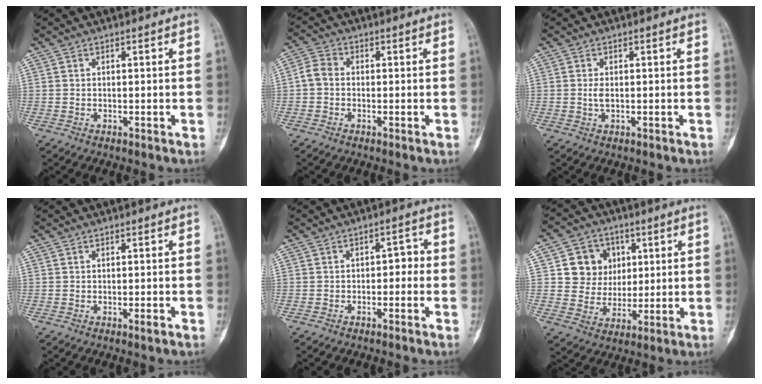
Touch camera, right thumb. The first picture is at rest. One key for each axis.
{"total": 3.7, "fx": -0.4, "fy": 3.0, "fz": 2.2, "tx": -0.040, "ty": 0.011, "tz": -0.016}
{"total": 2.9, "fx": -0.3, "fy": 1.2, "fz": 2.6, "tx": -0.062, "ty": -0.001, "tz": -0.007}
{"total": 0.8, "fx": -0.4, "fy": 0.1, "fz": 0.7, "tx": -0.012, "ty": -0.002, "tz": -0.005}
{"total": 2.8, "fx": -0.6, "fy": 1.8, "fz": 2.1, "tx": -0.011, "ty": 0.021, "tz": -0.016}
{"total": 10.1, "fx": 2.9, "fy": 9.2, "fz": 3.0, "tx": -0.006, "ty": -0.004, "tz": 0.053}